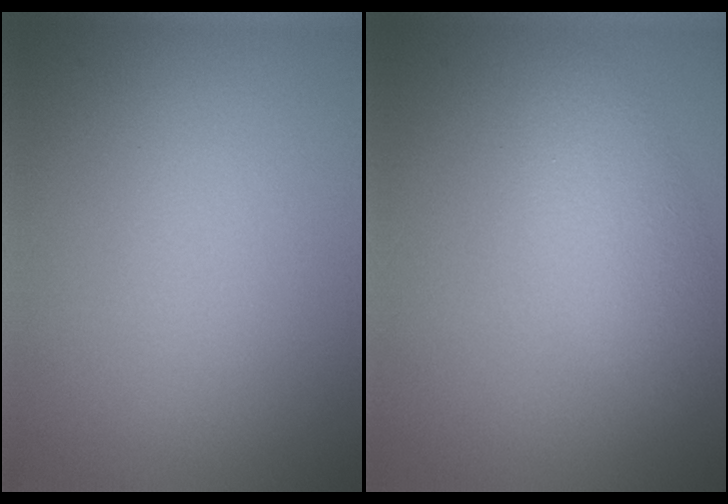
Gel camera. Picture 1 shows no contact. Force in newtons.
{"total": 3.1, "press": 3.1, "slide": 0.2}